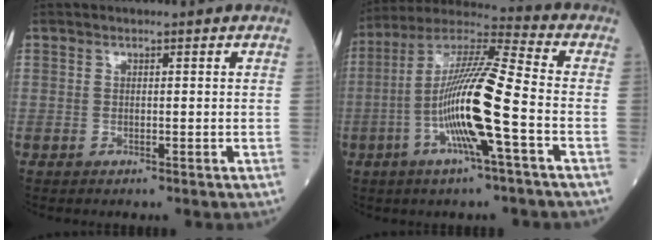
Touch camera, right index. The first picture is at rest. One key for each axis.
{"total": 15.4, "fx": -3.9, "fy": 0.2, "fz": 14.9, "tx": -0.293, "ty": 0.002, "tz": -0.080}